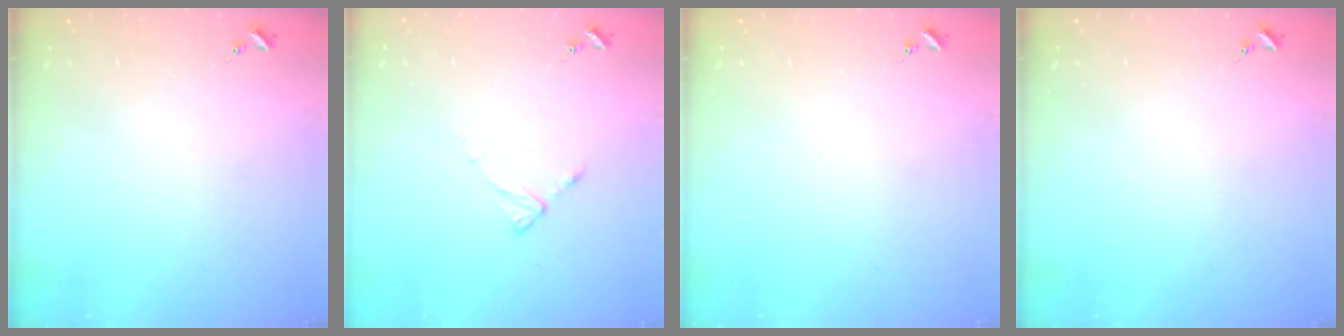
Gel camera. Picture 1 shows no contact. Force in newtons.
{"total": 2.5, "press": 2.5, "slide": 0.3}
{"total": 0.0}
{"total": 0.0}